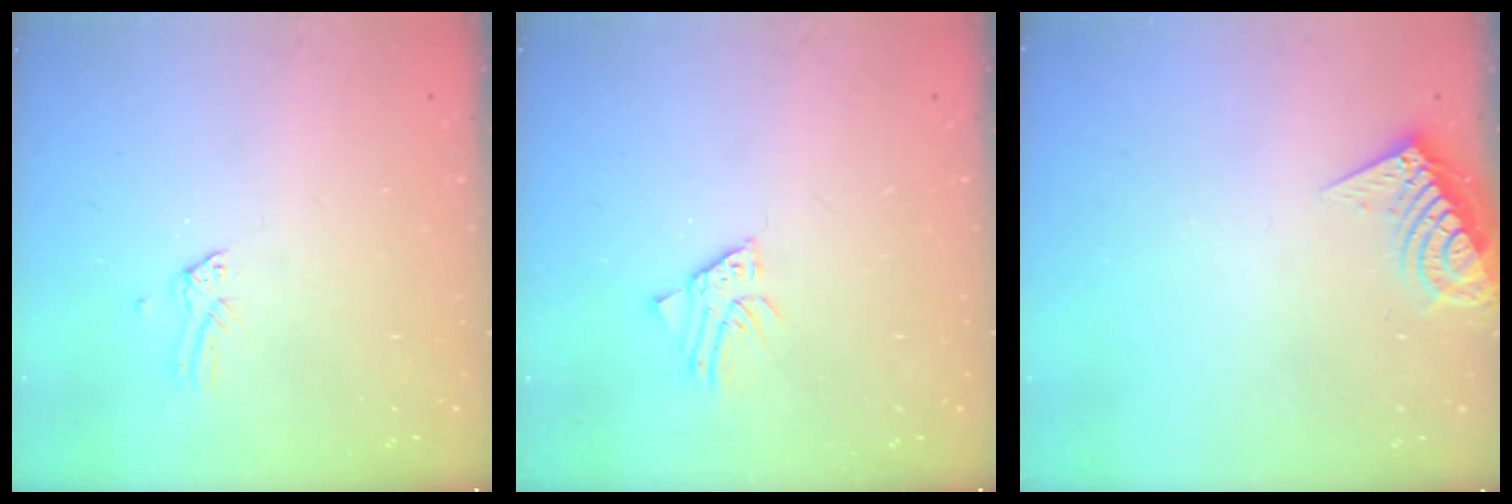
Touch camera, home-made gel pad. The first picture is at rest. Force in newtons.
{"total": 2.4, "press": 2.4, "slide": 0.2}
{"total": 9.6, "press": 9.6, "slide": 0.5}